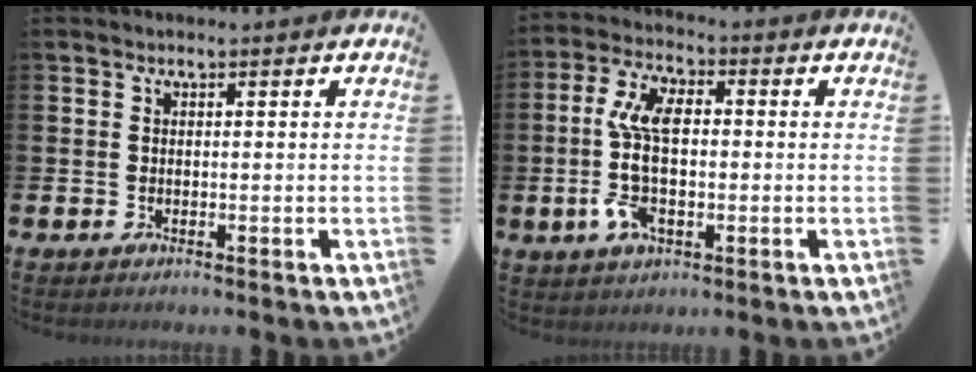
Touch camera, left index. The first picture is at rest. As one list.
[{"total": 10.2, "force": [0.2, 5.0, 8.9], "torque": [-0.188, 0.001, -0.002]}]